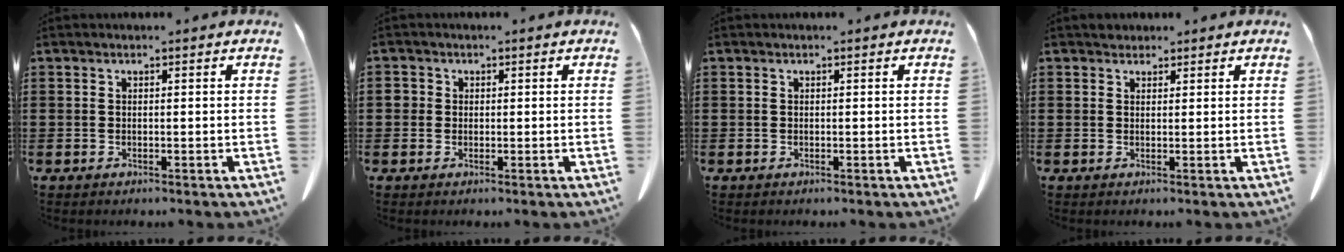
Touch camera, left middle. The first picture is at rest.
{"total": 1.4, "force": [0.2, 1.3, 0.5], "torque": [-0.005, 0.004, 0.001]}
{"total": 0.0}
{"total": 1.3, "force": [1.1, 0.7, 0.0], "torque": [0.004, 0.000, 0.020]}